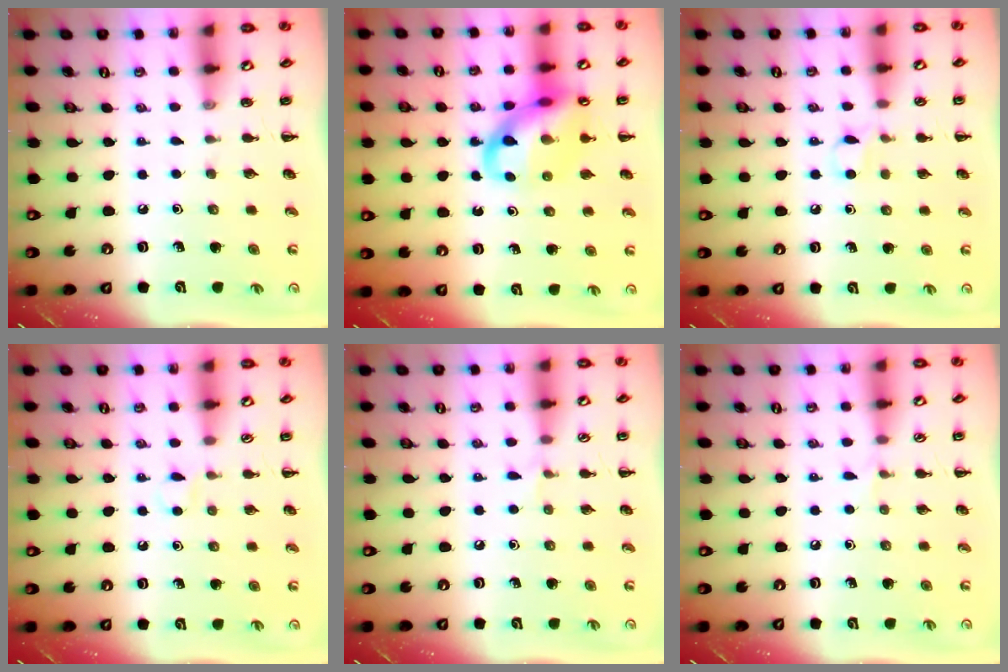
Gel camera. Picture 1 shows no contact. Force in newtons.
{"total": 14.3, "press": 14.0, "slide": 2.9}
{"total": 3.8, "press": 3.7, "slide": 1.0}
{"total": 2.9, "press": 2.7, "slide": 0.9}
{"total": 3.4, "press": 3.1, "slide": 1.2}
{"total": 3.1, "press": 3.0, "slide": 1.1}